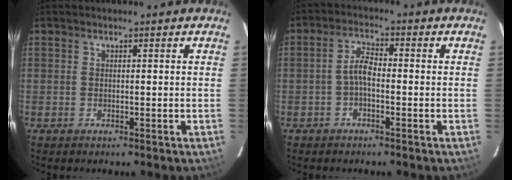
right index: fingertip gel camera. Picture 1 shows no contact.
{"total": 3.4, "force": [-1.2, 1.3, 2.9], "torque": [-0.061, 0.013, -0.026]}